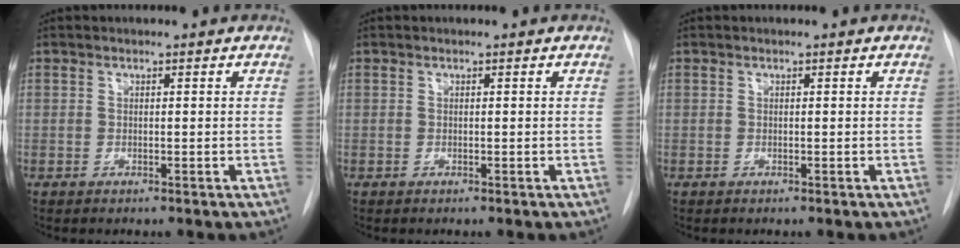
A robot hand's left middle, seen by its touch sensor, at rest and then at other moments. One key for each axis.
{"total": 0.0}
{"total": 0.0}